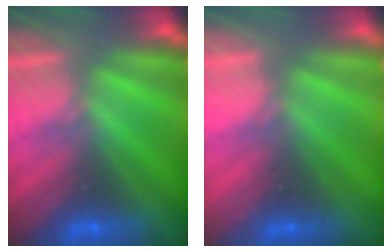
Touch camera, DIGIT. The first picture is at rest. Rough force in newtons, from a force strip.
{"total": 2.2}